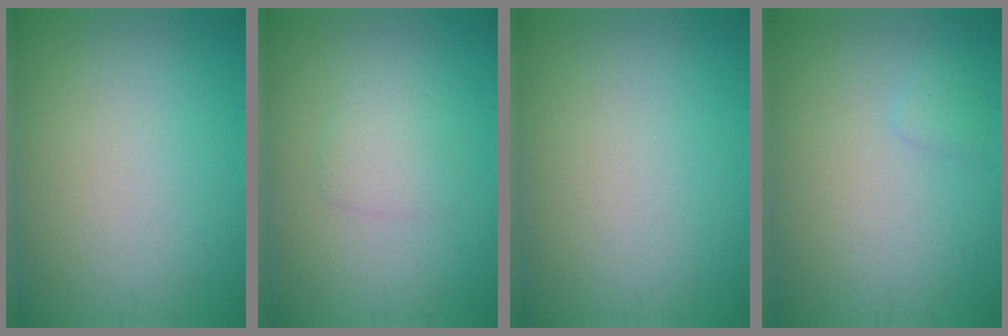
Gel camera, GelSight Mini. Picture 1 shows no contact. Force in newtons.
{"total": 1.8, "press": 1.8, "slide": 0.2}
{"total": 0.0}
{"total": 0.8, "press": 0.8, "slide": 0.1}